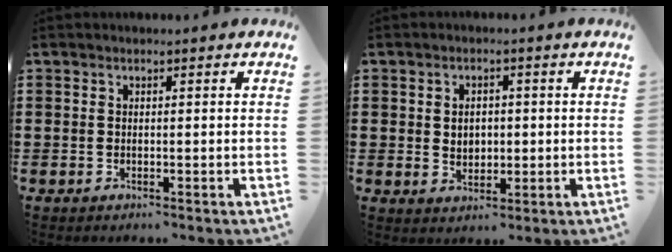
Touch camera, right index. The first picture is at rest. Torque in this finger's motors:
{"motor_torque": [0.63, 1.51, 0.03, 0.03]}